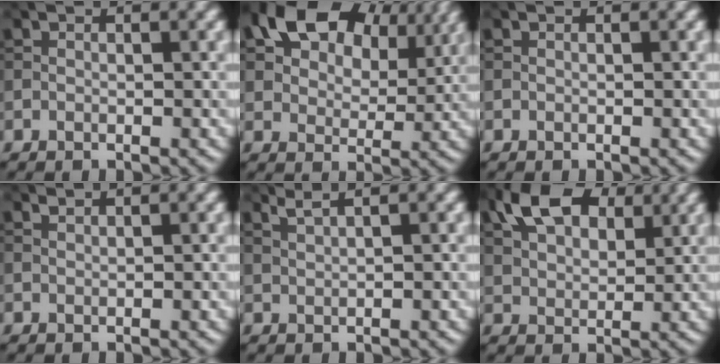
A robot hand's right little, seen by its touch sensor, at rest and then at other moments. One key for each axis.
{"total": 12.5, "fx": 6.8, "fy": 7.4, "fz": 7.4, "tx": -0.131, "ty": 0.022, "tz": 0.107}
{"total": 0.0}
{"total": 0.6, "fx": 0.6, "fy": 0.0, "fz": 0.2, "tx": -0.002, "ty": 0.000, "tz": 0.011}
{"total": 2.3, "fx": 1.6, "fy": 0.6, "fz": 1.5, "tx": -0.023, "ty": 0.005, "tz": 0.021}
{"total": 8.0, "fx": 3.8, "fy": 4.5, "fz": 5.3, "tx": -0.109, "ty": 0.015, "tz": 0.065}